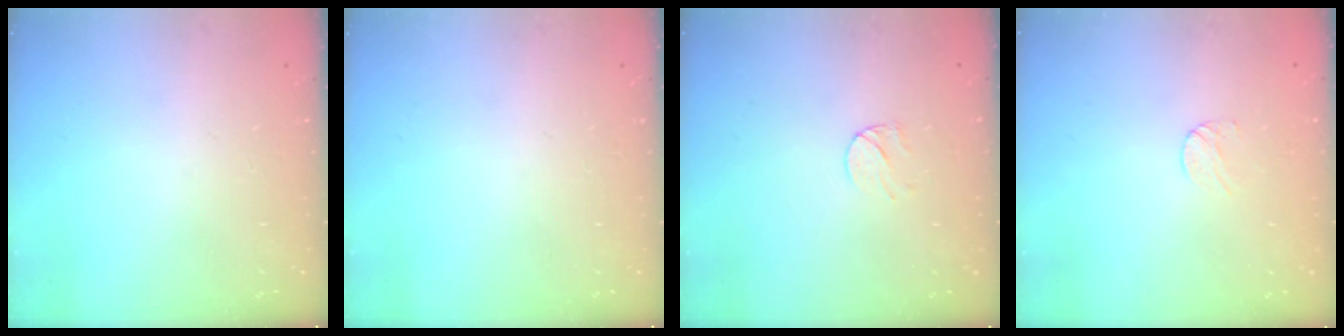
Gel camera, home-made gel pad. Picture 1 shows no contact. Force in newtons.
{"total": 0.0}
{"total": 6.6, "press": 6.5, "slide": 0.6}
{"total": 4.2, "press": 4.2, "slide": 0.3}